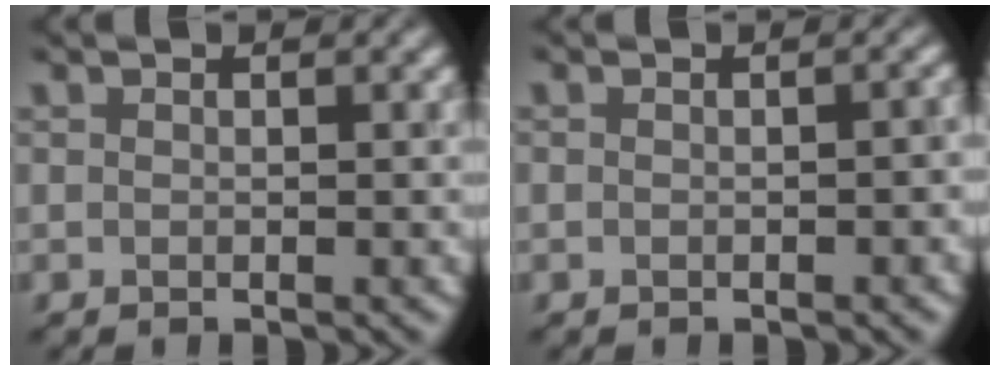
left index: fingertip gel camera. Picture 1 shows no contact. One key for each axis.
{"total": 1.0, "fx": -0.4, "fy": 0.5, "fz": 0.7, "tx": -0.009, "ty": 0.000, "tz": -0.002}